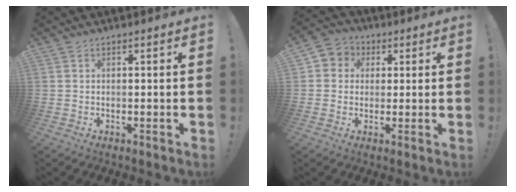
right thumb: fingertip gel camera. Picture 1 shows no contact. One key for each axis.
{"total": 5.4, "fx": 0.0, "fy": 5.2, "fz": 1.5, "tx": -0.019, "ty": 0.010, "tz": 0.003}